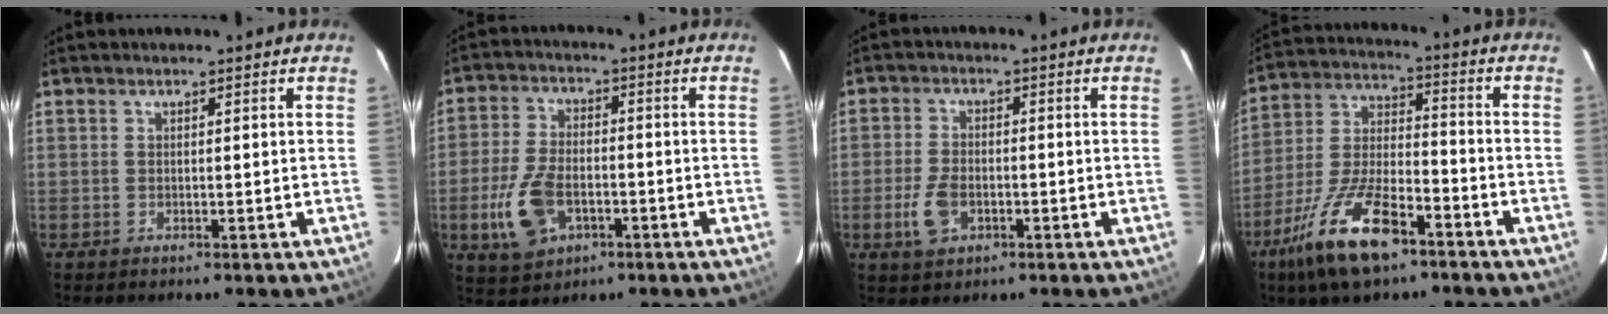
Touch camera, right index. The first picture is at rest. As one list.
[{"total": 11.0, "force": [-4.0, 6.6, 7.8], "torque": [-0.177, -0.003, -0.067]}, {"total": 6.0, "force": [-2.4, 3.7, 4.2], "torque": [-0.098, -0.005, -0.041]}, {"total": 16.5, "force": [-10.2, 6.1, 11.5], "torque": [-0.243, -0.017, -0.186]}]